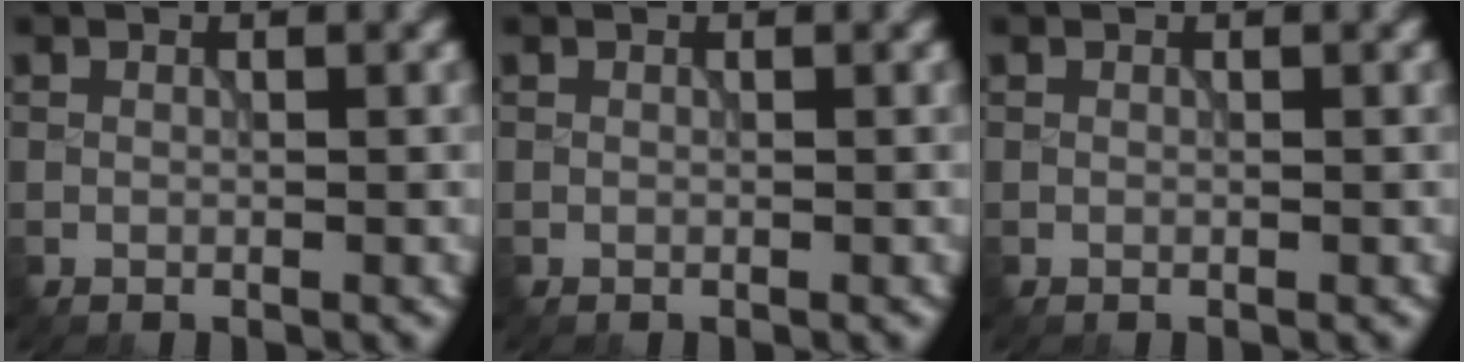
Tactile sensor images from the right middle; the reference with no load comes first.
{"total": 0.0}
{"total": 0.0}